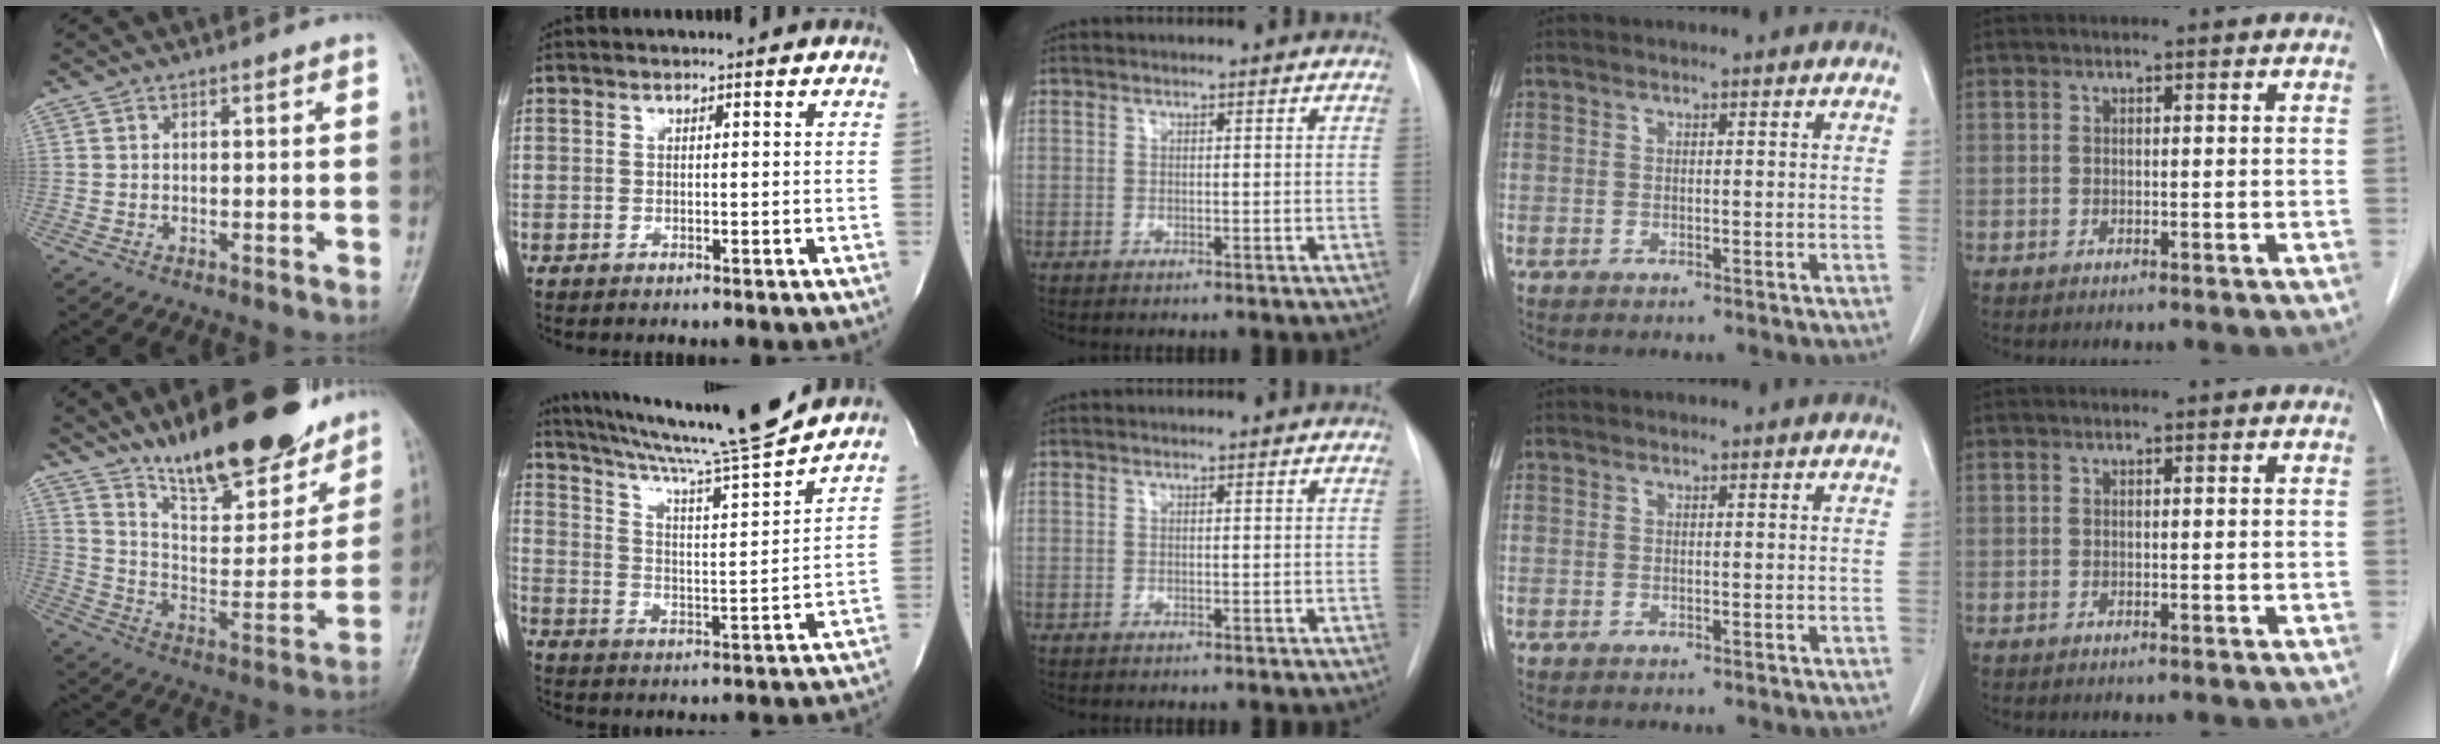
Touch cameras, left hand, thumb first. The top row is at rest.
{"thumb": {"total": 23.0, "force": [17.1, 7.6, 13.2], "torque": [-0.153, -0.088, 0.277]}, "index": {"total": 17.2, "force": [15.5, -1.8, 7.2], "torque": [-0.127, -0.028, 0.240]}}